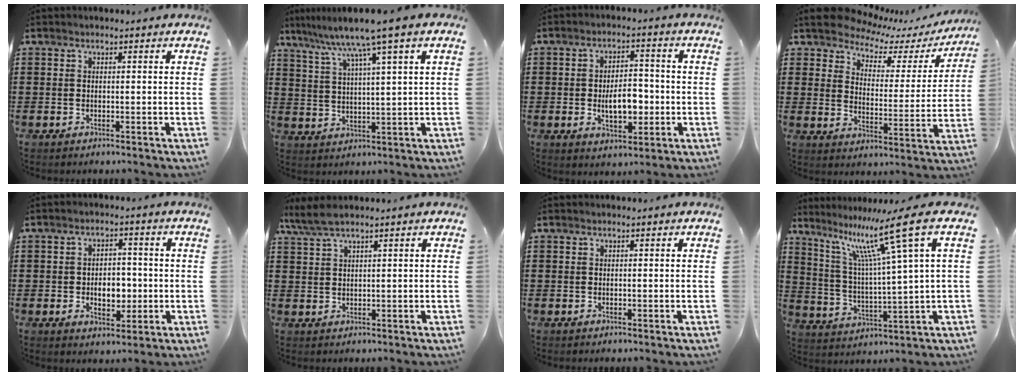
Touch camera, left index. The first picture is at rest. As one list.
[{"total": 7.2, "force": [5.0, -0.5, 5.1], "torque": [-0.119, -0.026, 0.078]}, {"total": 6.9, "force": [-1.2, 3.6, 5.7], "torque": [-0.077, 0.000, -0.027]}, {"total": 5.7, "force": [5.3, 1.5, 1.4], "torque": [-0.059, -0.033, 0.089]}, {"total": 5.5, "force": [-0.8, 3.6, 4.1], "torque": [-0.065, 0.003, -0.022]}, {"total": 3.6, "force": [2.5, 0.3, 2.5], "torque": [-0.053, 0.003, 0.048]}, {"total": 0.0}, {"total": 13.1, "force": [7.6, -0.1, 10.7], "torque": [-0.207, -0.029, 0.113]}]